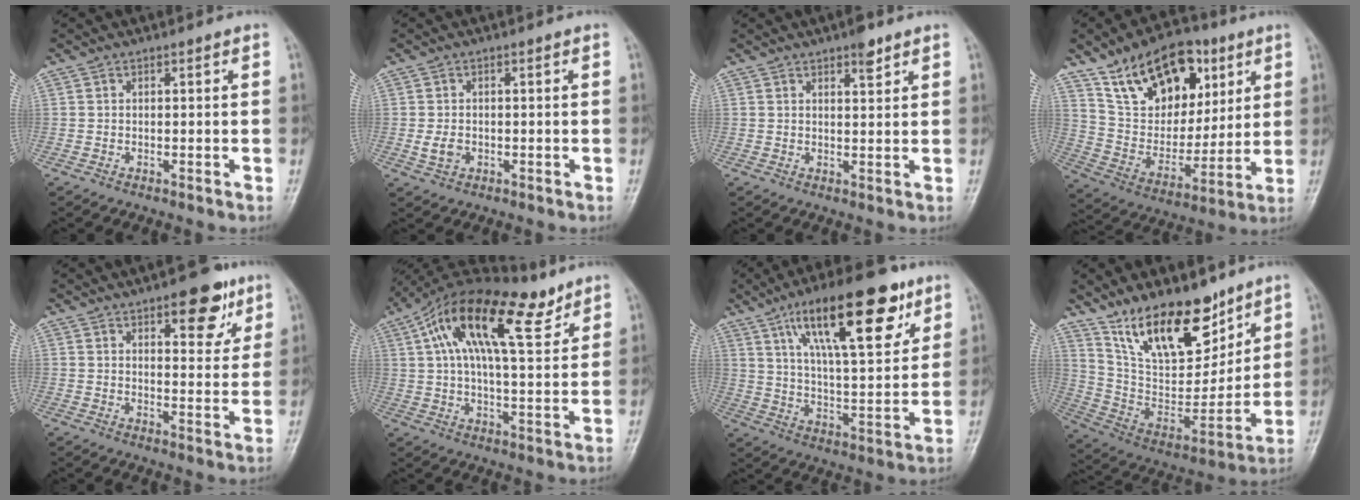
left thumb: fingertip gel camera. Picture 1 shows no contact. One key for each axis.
{"total": 2.9, "fx": -0.6, "fy": 2.2, "fz": 1.9, "tx": -0.032, "ty": 0.000, "tz": -0.009}
{"total": 3.2, "fx": 2.2, "fy": 0.9, "fz": 2.1, "tx": -0.023, "ty": -0.012, "tz": 0.031}
{"total": 21.2, "fx": 10.8, "fy": 13.0, "fz": 12.8, "tx": -0.158, "ty": -0.032, "tz": 0.193}
{"total": 9.7, "fx": 5.6, "fy": 4.1, "fz": 6.8, "tx": -0.058, "ty": -0.026, "tz": 0.073}
{"total": 20.0, "fx": 10.1, "fy": 7.9, "fz": 15.4, "tx": -0.251, "ty": -0.003, "tz": 0.168}
{"total": 22.0, "fx": 11.8, "fy": 7.6, "fz": 17.0, "tx": -0.240, "ty": -0.029, "tz": 0.196}
{"total": 20.4, "fx": 13.7, "fy": 9.1, "fz": 12.1, "tx": -0.149, "ty": -0.077, "tz": 0.255}